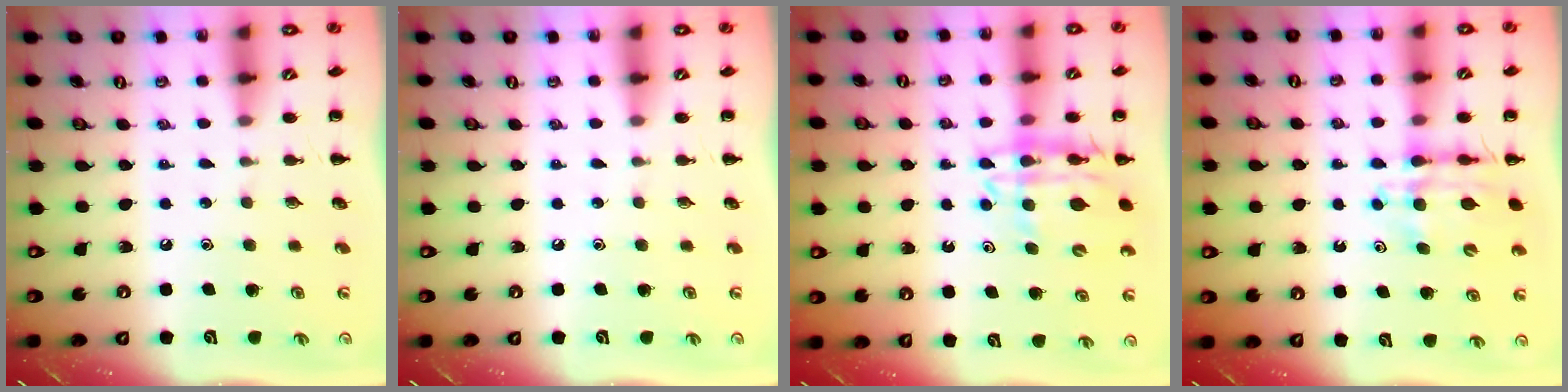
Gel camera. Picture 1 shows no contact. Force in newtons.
{"total": 0.0}
{"total": 13.2, "press": 12.7, "slide": 3.4}
{"total": 9.5, "press": 9.0, "slide": 3.2}